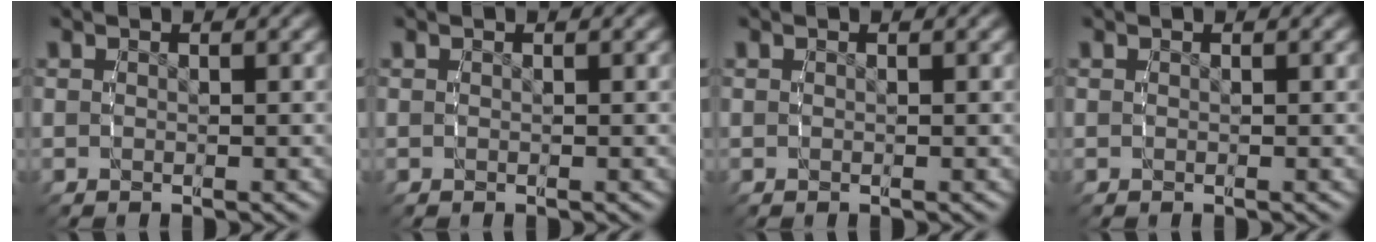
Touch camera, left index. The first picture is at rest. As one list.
[{"total": 0.0}, {"total": 0.0}, {"total": 0.0}]